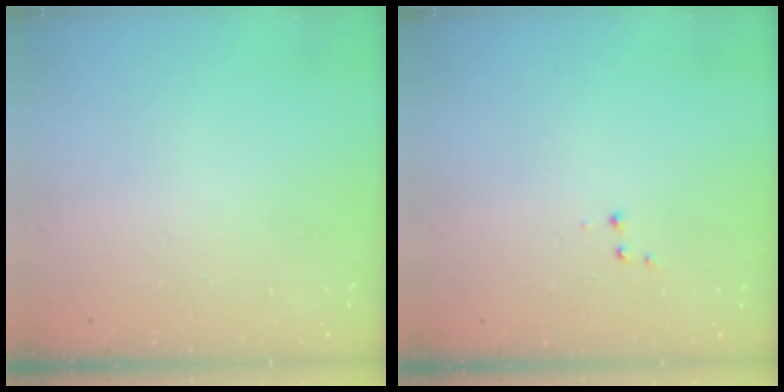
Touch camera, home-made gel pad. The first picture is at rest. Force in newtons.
{"total": 2.6, "press": 2.5, "slide": 0.6}